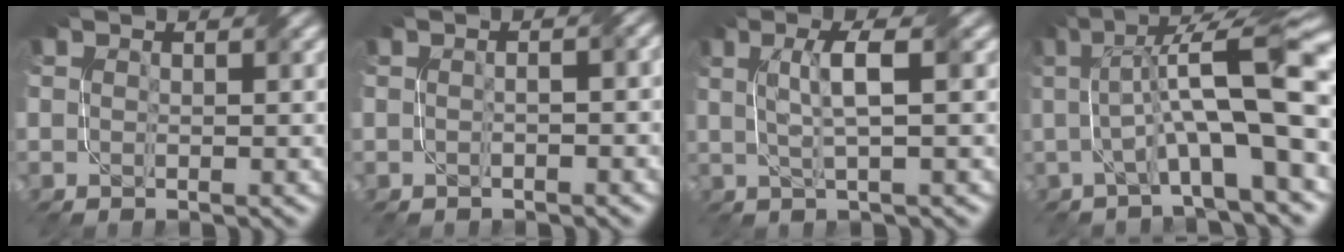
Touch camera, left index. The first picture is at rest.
{"total": 2.2, "force": [0.0, 1.0, 2.0], "torque": [-0.021, 0.007, -0.013]}
{"total": 3.6, "force": [0.6, 0.6, 3.5], "torque": [-0.066, 0.006, 0.013]}
{"total": 11.4, "force": [0.7, 2.4, 11.1], "torque": [-0.175, 0.027, 0.009]}